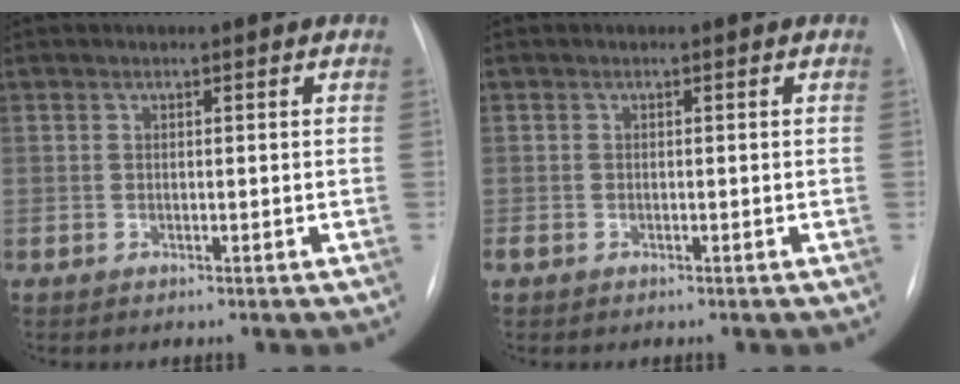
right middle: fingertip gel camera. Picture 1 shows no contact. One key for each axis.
{"total": 0.7, "fx": -0.4, "fy": 0.5, "fz": 0.3, "tx": -0.006, "ty": 0.002, "tz": -0.006}